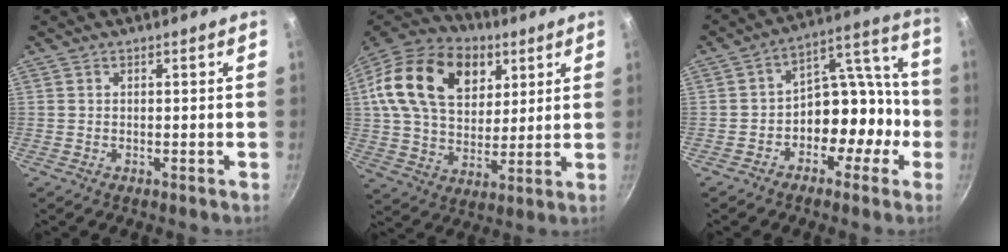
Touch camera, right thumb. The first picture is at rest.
{"total": 25.4, "force": [9.5, 17.0, 16.3], "torque": [-0.274, -0.001, 0.159]}
{"total": 13.1, "force": [-4.5, 9.2, 8.1], "torque": [-0.049, 0.095, -0.067]}